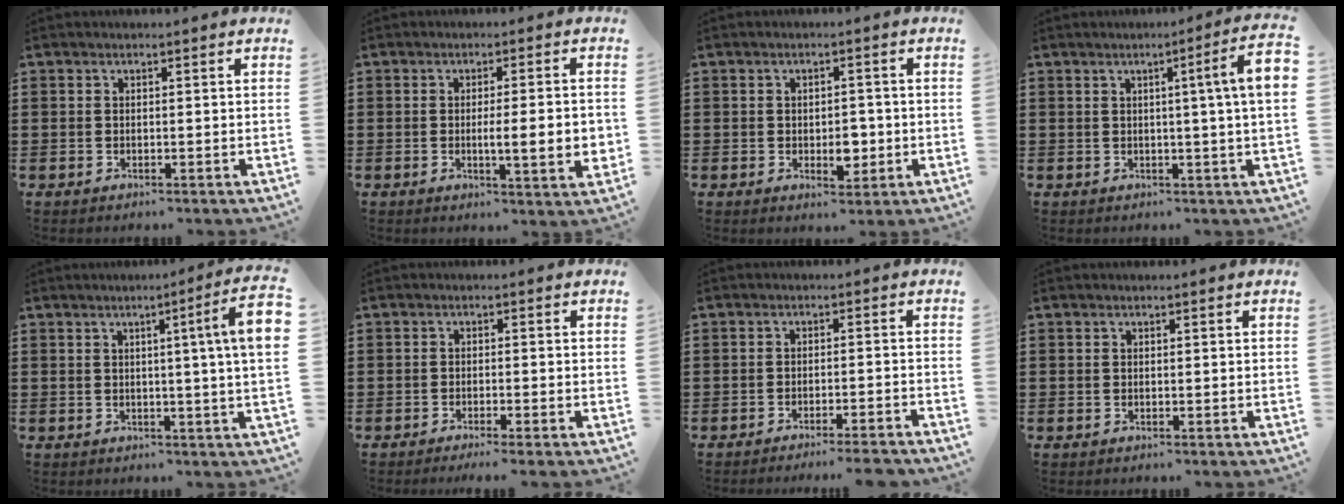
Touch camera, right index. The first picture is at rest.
{"total": 6.3, "force": [-0.7, 0.5, 6.2], "torque": [-0.097, -0.010, -0.014]}
{"total": 4.2, "force": [-0.9, 2.2, 3.4], "torque": [-0.046, -0.005, -0.017]}
{"total": 6.3, "force": [1.1, -0.6, 6.2], "torque": [-0.098, -0.016, 0.011]}
{"total": 7.1, "force": [1.4, -0.5, 6.9], "torque": [-0.111, -0.014, 0.017]}
{"total": 1.2, "force": [-1.0, -0.2, 0.6], "torque": [-0.011, -0.002, -0.019]}
{"total": 2.8, "force": [-2.6, -0.4, 1.0], "torque": [-0.018, -0.002, -0.052]}
{"total": 0.0}